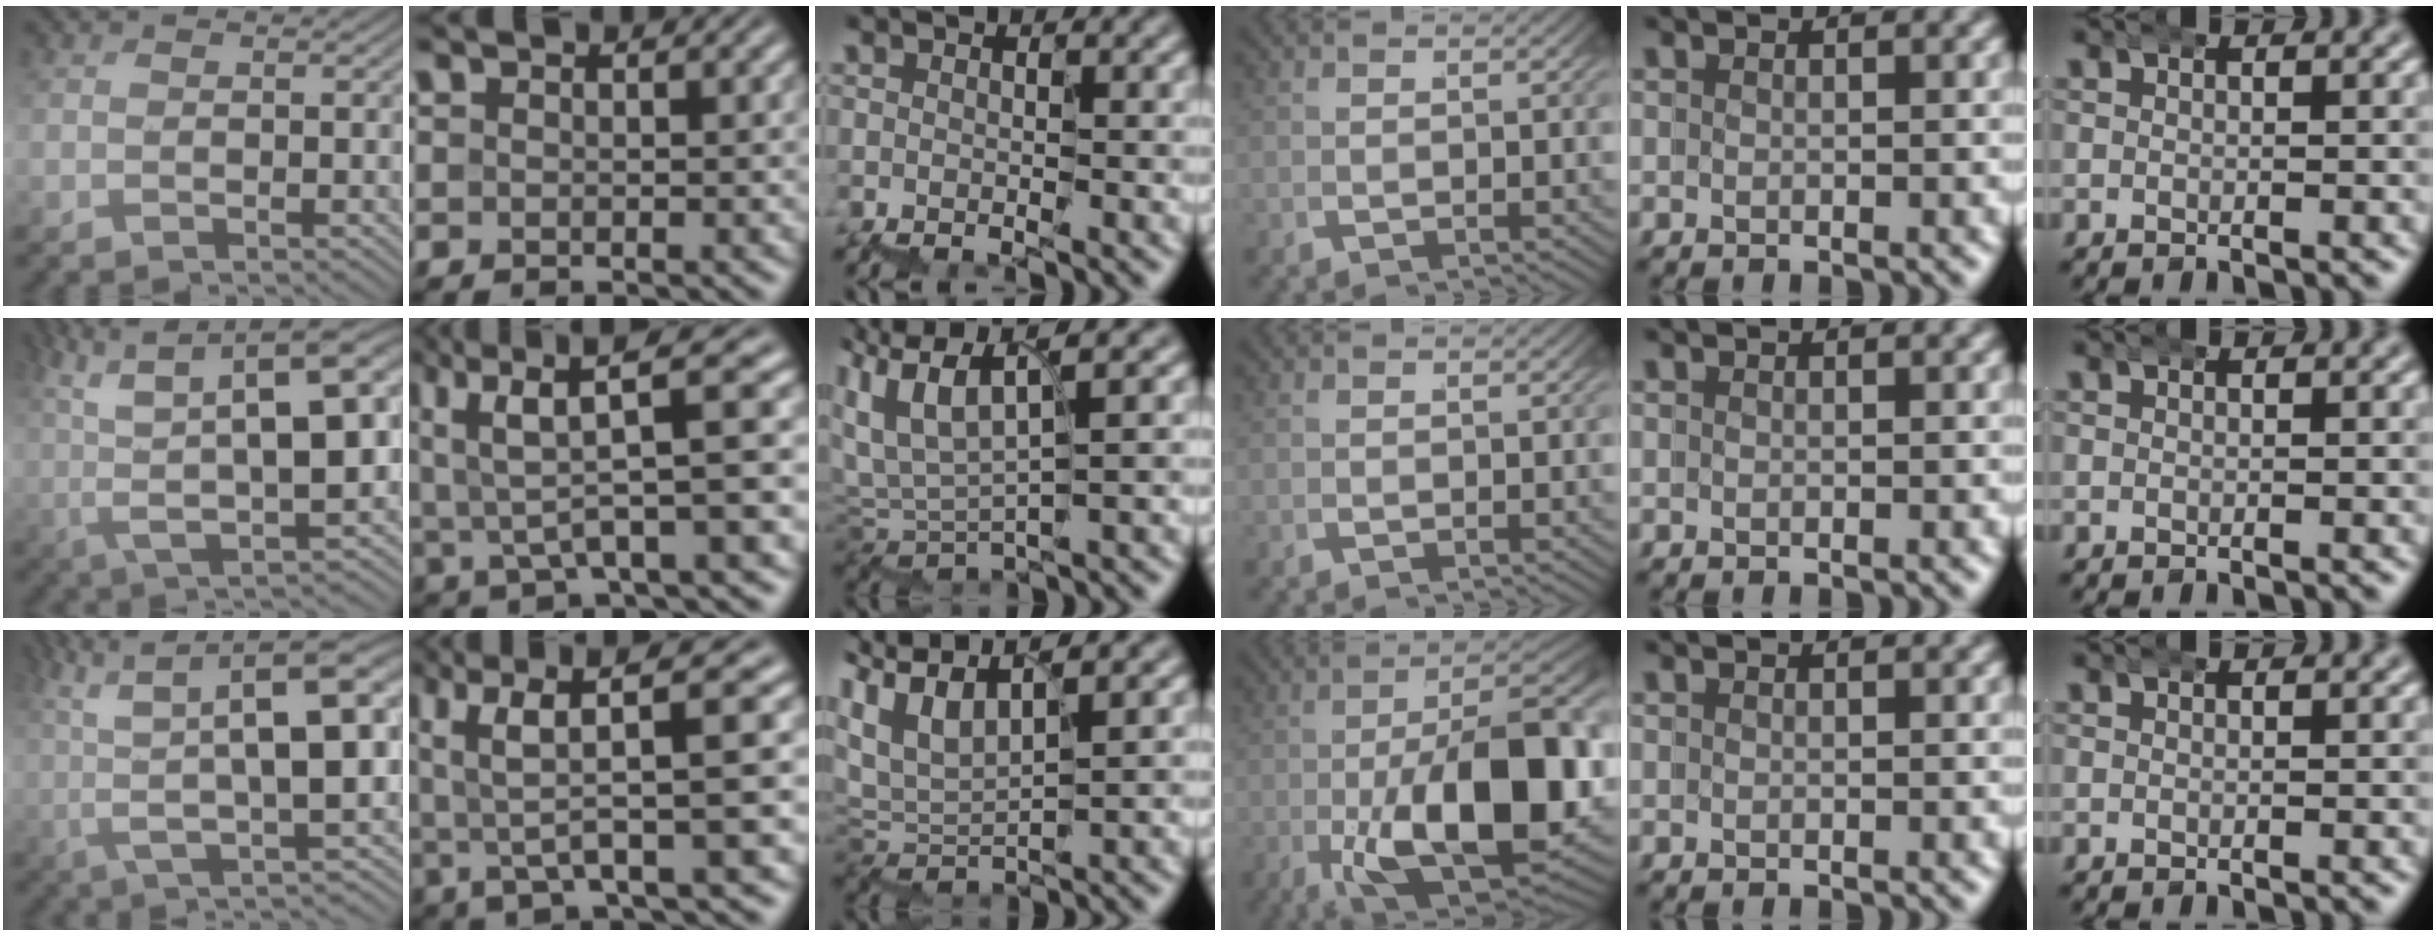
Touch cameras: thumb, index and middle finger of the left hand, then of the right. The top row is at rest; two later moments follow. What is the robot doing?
{"motion": "wrap", "object": "bubble wrap"}